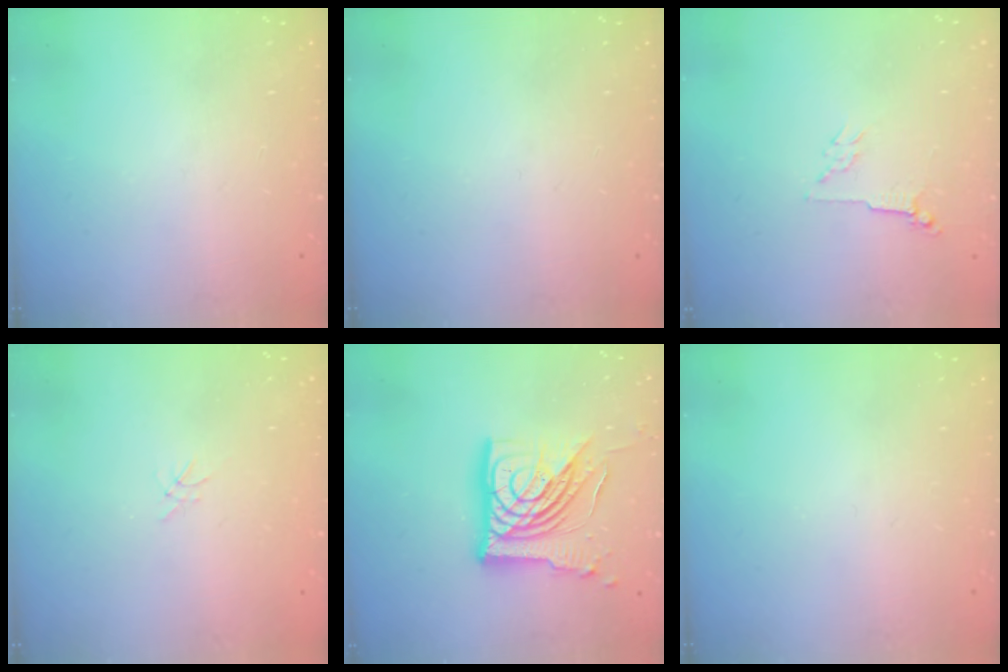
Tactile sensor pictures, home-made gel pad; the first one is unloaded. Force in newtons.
{"total": 0.0}
{"total": 2.8, "press": 2.7, "slide": 0.6}
{"total": 0.0}
{"total": 20.4, "press": 20.2, "slide": 2.2}
{"total": 0.0}